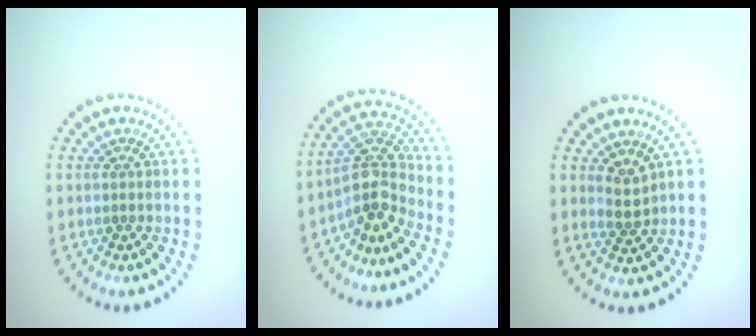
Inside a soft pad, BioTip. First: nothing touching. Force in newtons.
{"total": 4.0, "press": 2.9, "slide": 2.8}
{"total": 1.9, "press": 1.6, "slide": 1.0}